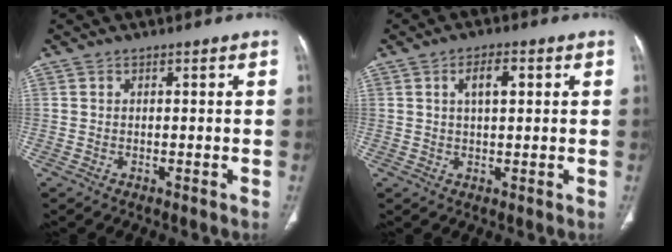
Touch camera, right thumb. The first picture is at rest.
{"total": 4.2, "force": [1.3, 1.8, 3.5], "torque": [-0.055, 0.004, 0.021]}